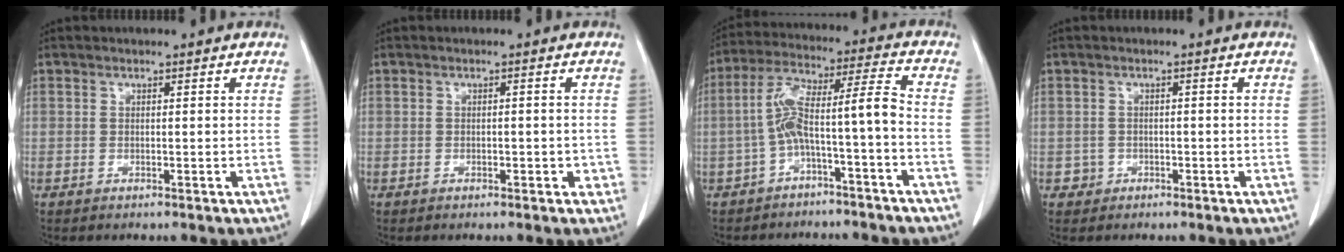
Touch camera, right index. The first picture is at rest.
{"total": 2.0, "force": [-0.6, 1.0, 1.6], "torque": [-0.018, 0.002, -0.007]}
{"total": 8.8, "force": [-2.9, 0.2, 8.3], "torque": [-0.154, 0.043, -0.051]}
{"total": 1.6, "force": [-0.7, 1.5, -0.1], "torque": [0.009, 0.008, -0.016]}